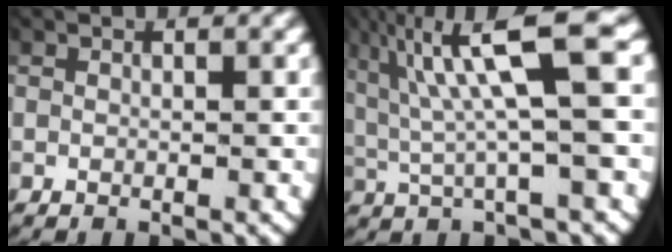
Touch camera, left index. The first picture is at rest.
{"total": 7.4, "force": [2.1, 2.3, 6.7], "torque": [-0.115, 0.013, 0.037]}